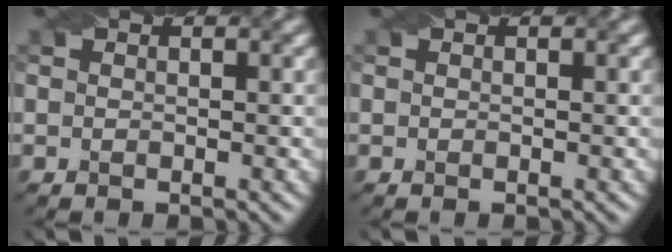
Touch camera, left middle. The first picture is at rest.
{"total": 0.0}